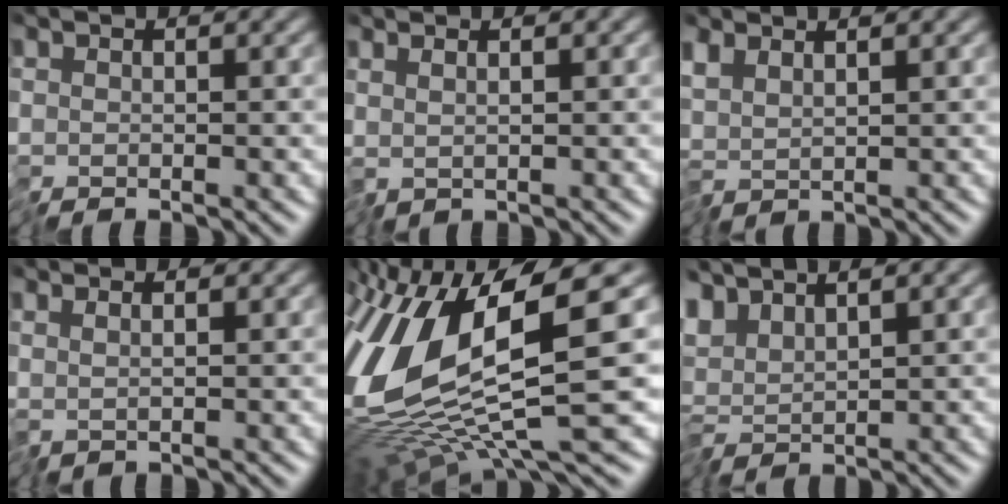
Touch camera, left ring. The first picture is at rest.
{"total": 1.0, "force": [0.7, -0.5, 0.5], "torque": [-0.011, 0.003, 0.016]}
{"total": 1.8, "force": [1.4, 0.3, 1.0], "torque": [-0.027, 0.005, 0.032]}
{"total": 0.9, "force": [0.8, -0.2, 0.3], "torque": [-0.010, 0.005, 0.017]}
{"total": 13.3, "force": [0.9, 3.6, 12.7], "torque": [-0.279, -0.007, 0.028]}
{"total": 2.7, "force": [2.0, 0.7, 1.7], "torque": [-0.039, 0.008, 0.035]}